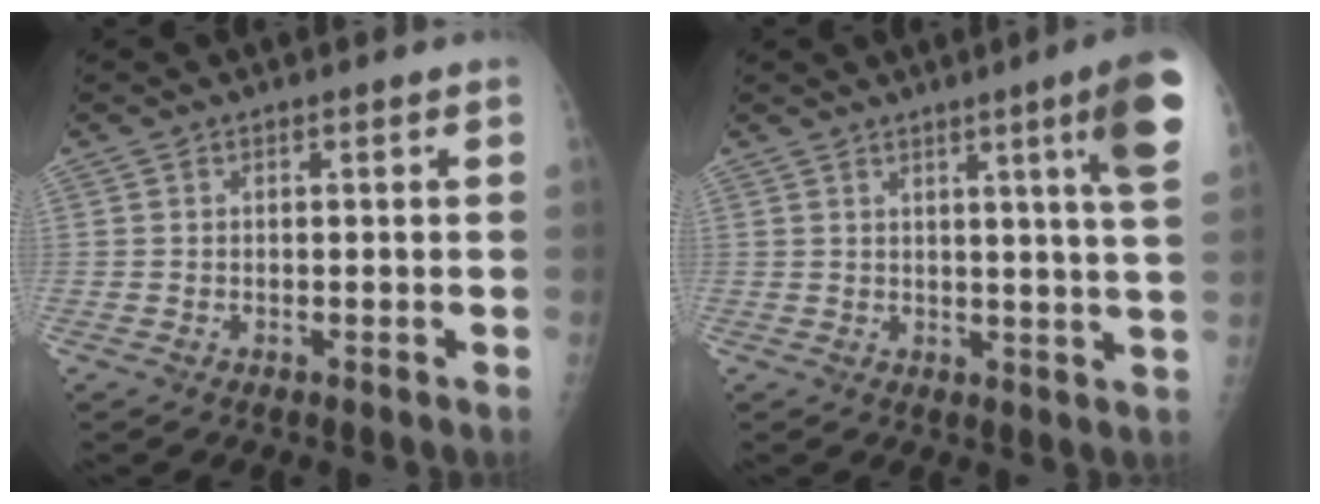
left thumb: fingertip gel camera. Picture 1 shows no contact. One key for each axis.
{"total": 11.0, "fx": 5.2, "fy": -0.5, "fz": 9.6, "tx": -0.126, "ty": -0.030, "tz": 0.058}